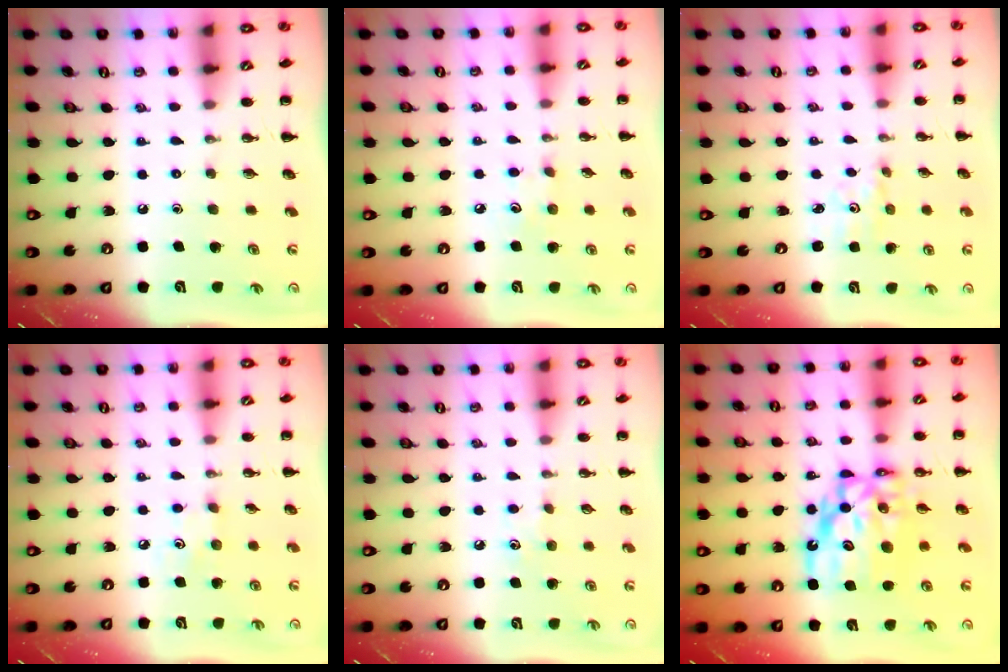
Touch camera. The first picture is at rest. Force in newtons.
{"total": 7.1, "press": 6.9, "slide": 1.6}
{"total": 2.1, "press": 2.0, "slide": 0.7}
{"total": 3.7, "press": 3.6, "slide": 0.9}
{"total": 4.7, "press": 4.4, "slide": 1.5}
{"total": 13.2, "press": 12.7, "slide": 3.6}